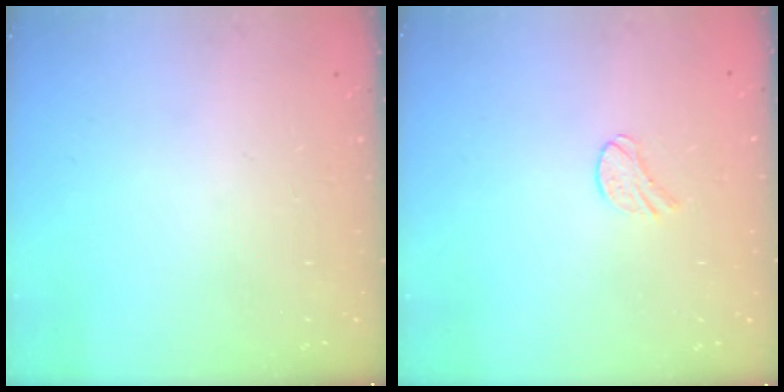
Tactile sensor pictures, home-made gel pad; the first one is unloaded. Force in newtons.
{"total": 5.1, "press": 5.1, "slide": 0.5}